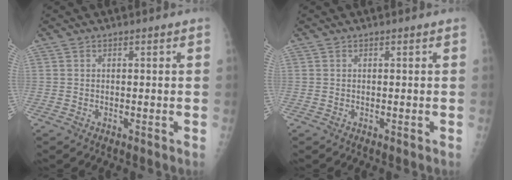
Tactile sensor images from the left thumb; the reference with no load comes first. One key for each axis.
{"total": 0.0}